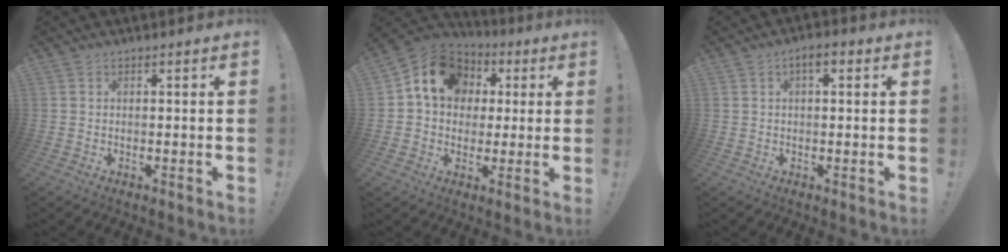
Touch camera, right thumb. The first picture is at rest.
{"total": 13.7, "force": [4.1, 11.1, 6.9], "torque": [-0.091, -0.010, 0.079]}
{"total": 3.3, "force": [0.9, 1.6, 2.7], "torque": [-0.039, 0.006, 0.011]}